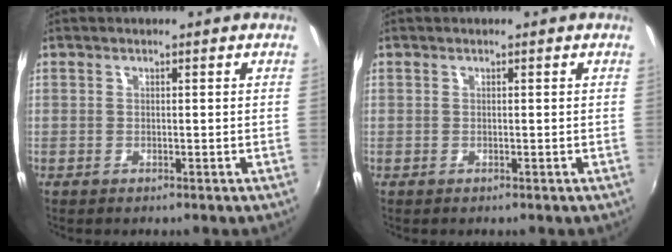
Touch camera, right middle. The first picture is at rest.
{"total": 0.0}